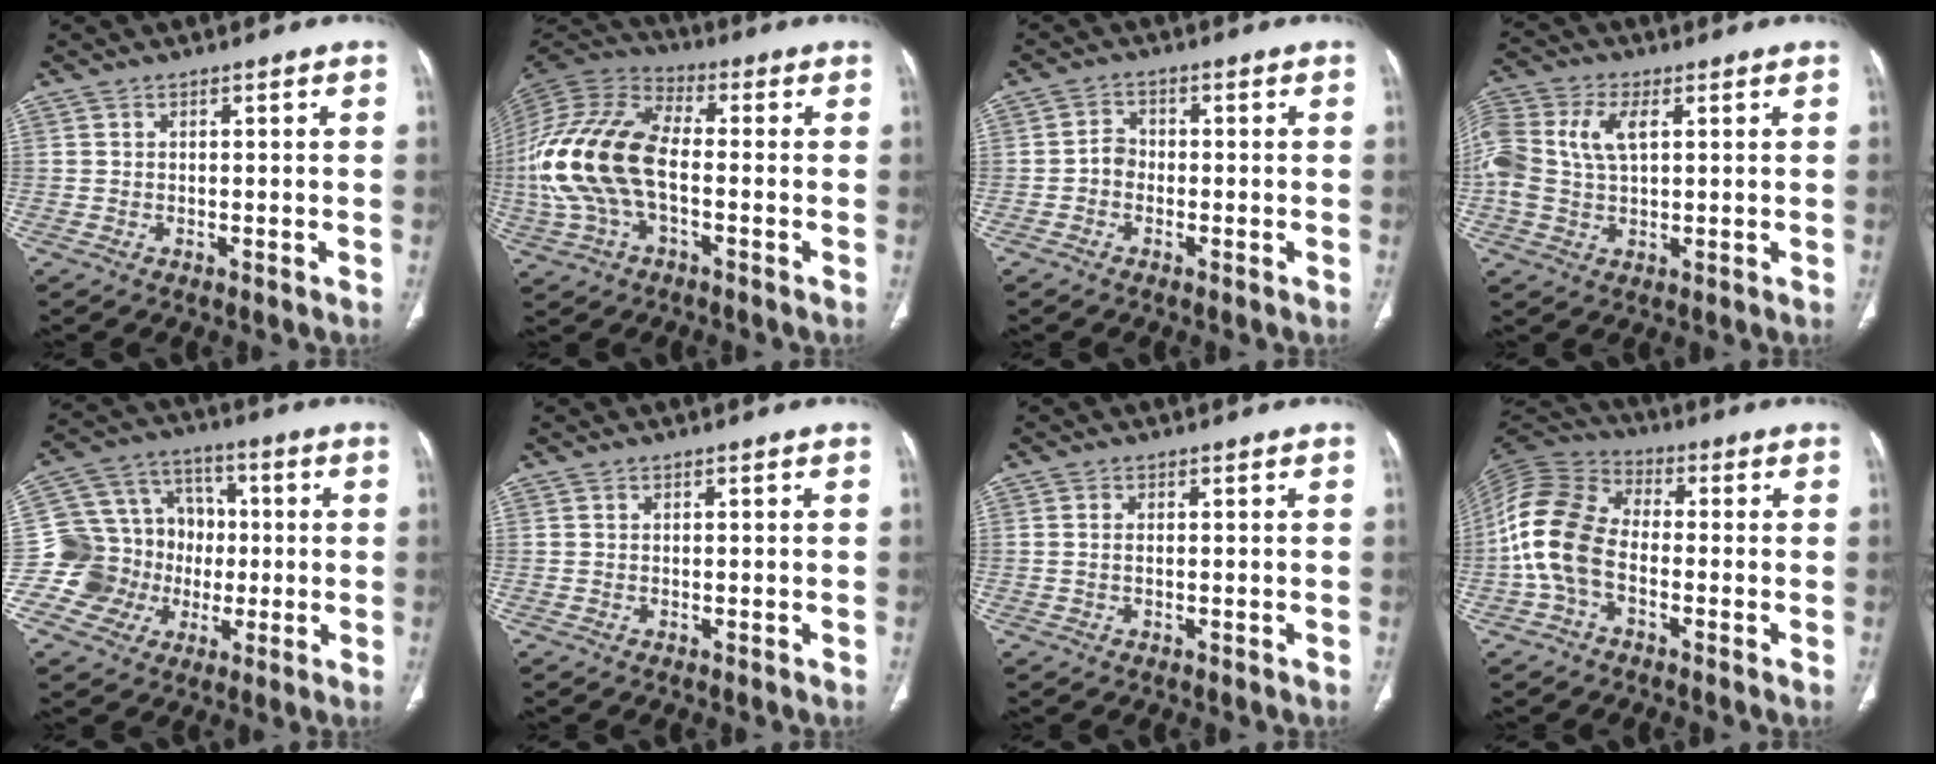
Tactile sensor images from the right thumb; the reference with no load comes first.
{"total": 18.7, "force": [-2.2, 10.3, 15.5], "torque": [-0.334, 0.030, -0.043]}
{"total": 3.0, "force": [-0.9, 2.5, 1.4], "torque": [-0.011, 0.012, -0.026]}
{"total": 13.3, "force": [2.9, 8.1, 10.1], "torque": [-0.254, 0.013, 0.054]}
{"total": 15.2, "force": [-1.9, 14.1, 5.6], "torque": [-0.064, 0.050, -0.026]}
{"total": 0.0}
{"total": 0.8, "force": [0.0, 0.4, 0.7], "torque": [-0.020, 0.001, 0.002]}
{"total": 13.0, "force": [-2.6, 8.4, 9.6], "torque": [-0.201, 0.032, -0.063]}